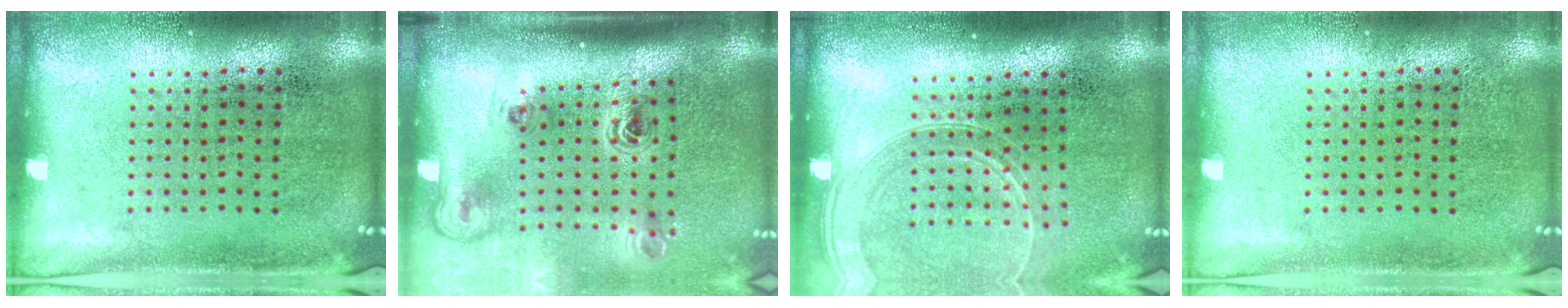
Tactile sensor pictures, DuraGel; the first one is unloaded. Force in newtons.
{"total": 2.3, "press": 1.4, "slide": 1.8}
{"total": 1.7, "press": 1.6, "slide": 0.6}
{"total": 0.0}